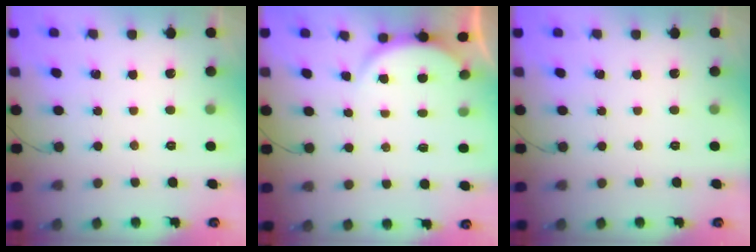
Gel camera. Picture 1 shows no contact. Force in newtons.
{"total": 2.9, "press": 2.8, "slide": 0.6}
{"total": 0.0}